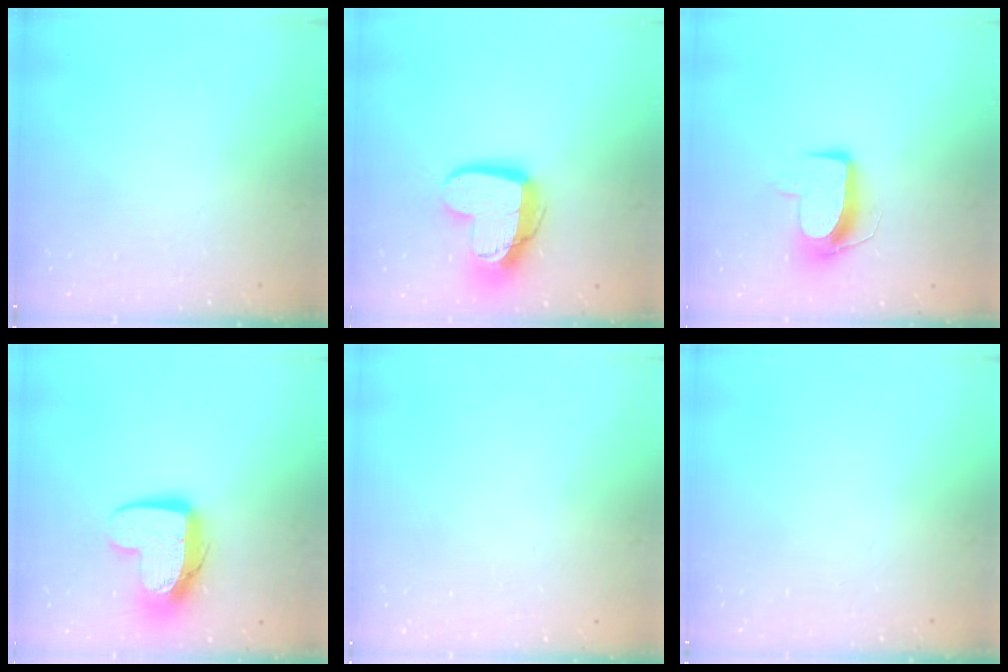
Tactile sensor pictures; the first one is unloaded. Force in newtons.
{"total": 15.8, "press": 15.8, "slide": 1.3}
{"total": 10.0, "press": 10.0, "slide": 0.5}
{"total": 13.2, "press": 13.2, "slide": 1.1}
{"total": 0.0}
{"total": 0.0}